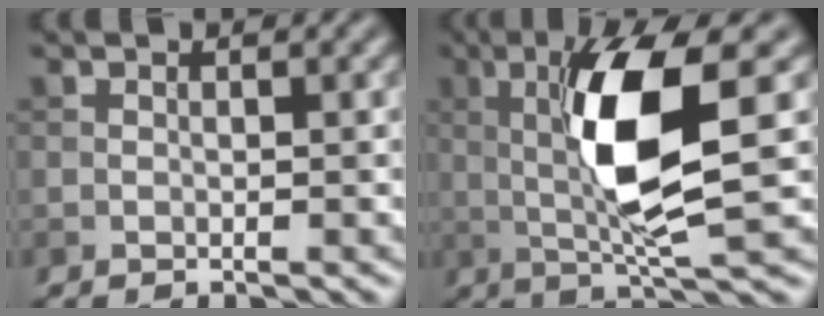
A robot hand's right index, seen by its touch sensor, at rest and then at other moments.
{"total": 8.7, "force": [1.1, 1.7, 8.5], "torque": [-0.152, -0.003, 0.027]}